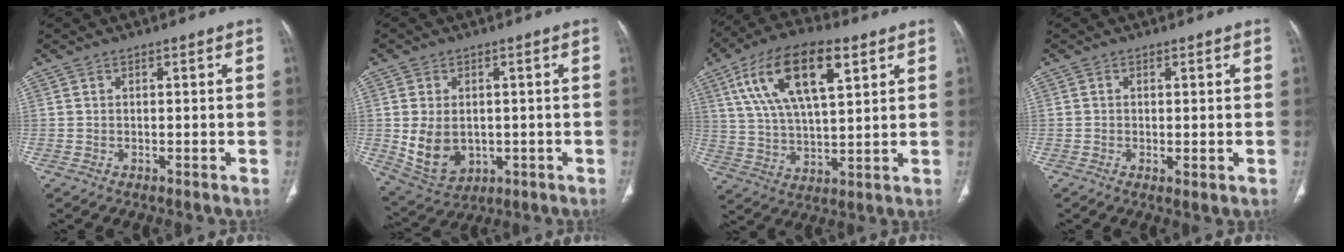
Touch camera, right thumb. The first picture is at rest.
{"total": 9.7, "force": [-0.7, 7.0, 6.6], "torque": [-0.106, -0.004, 0.013]}
{"total": 18.2, "force": [7.8, 7.8, 14.5], "torque": [-0.253, -0.006, 0.142]}
{"total": 1.6, "force": [-0.3, 0.5, 1.5], "torque": [-0.031, -0.007, -0.004]}